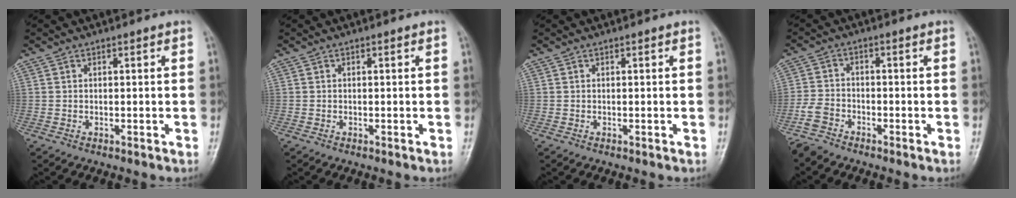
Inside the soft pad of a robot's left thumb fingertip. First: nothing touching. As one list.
[{"total": 0.0}, {"total": 0.0}, {"total": 4.0, "force": [-3.5, 1.8, 0.9], "torque": [-0.023, 0.003, -0.079]}]